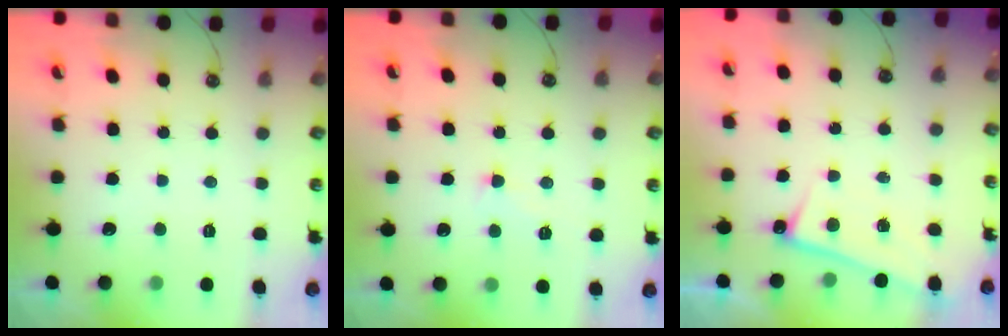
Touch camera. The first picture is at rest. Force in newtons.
{"total": 1.1, "press": 1.0, "slide": 0.4}
{"total": 0.7, "press": 0.5, "slide": 0.4}